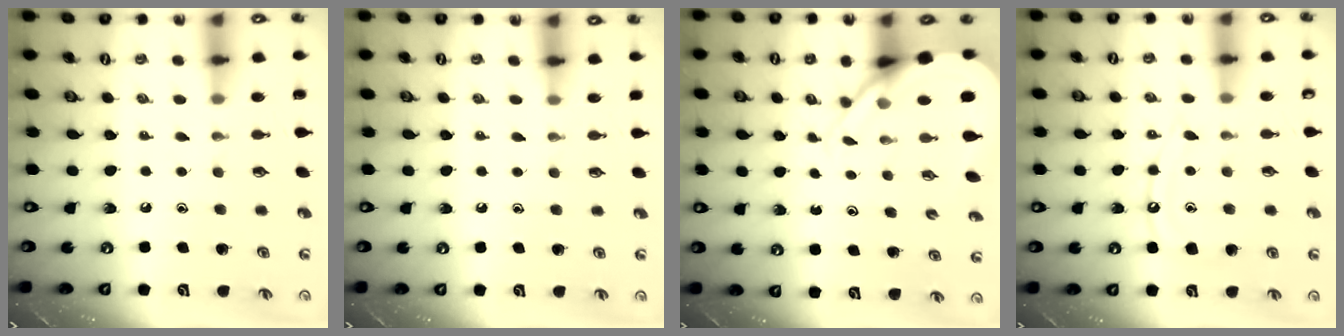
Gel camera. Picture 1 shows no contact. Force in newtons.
{"total": 3.0, "press": 2.9, "slide": 0.5}
{"total": 8.7, "press": 8.6, "slide": 0.7}
{"total": 11.2, "press": 11.2, "slide": 1.0}